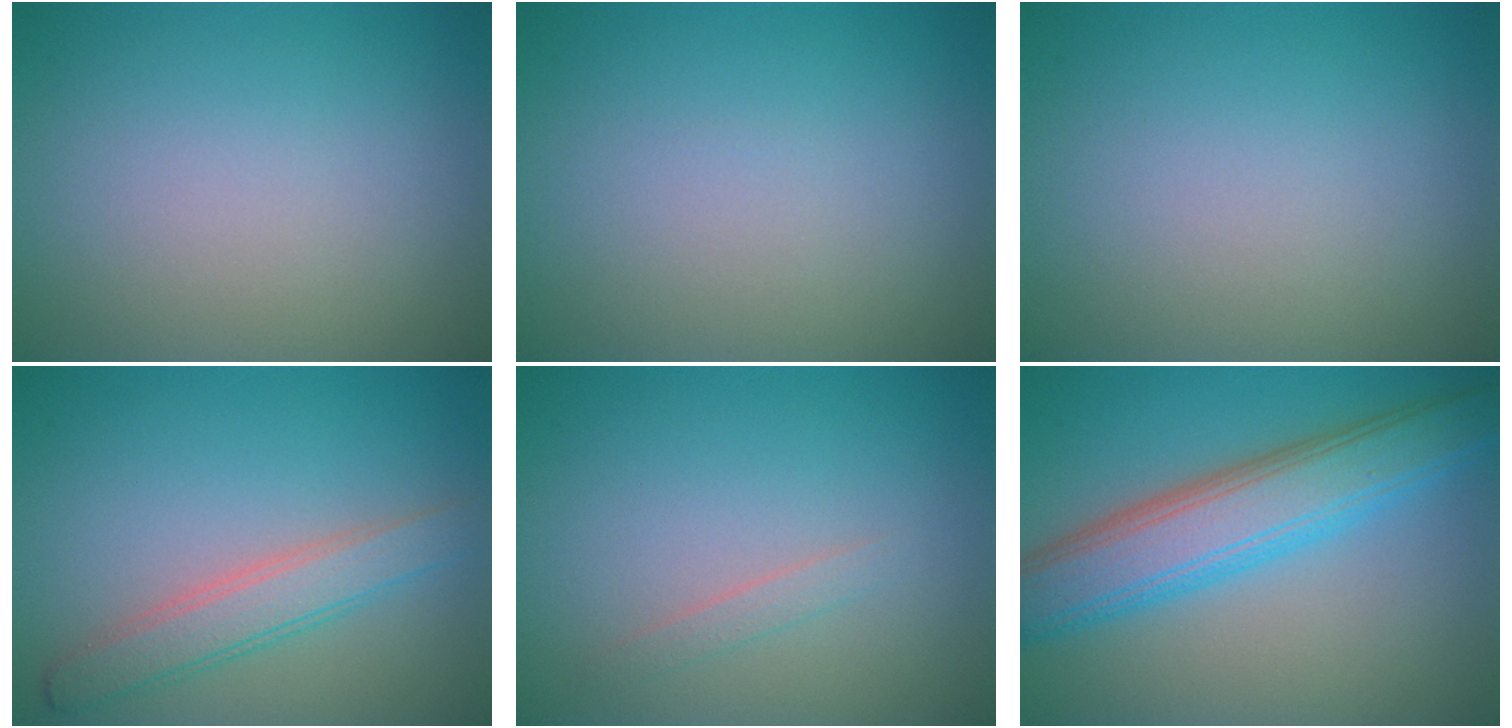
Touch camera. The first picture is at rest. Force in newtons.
{"total": 0.0}
{"total": 0.0}
{"total": 3.5, "press": 3.5, "slide": 0.2}
{"total": 0.8, "press": 0.8, "slide": 0.1}
{"total": 7.2, "press": 7.2, "slide": 0.1}